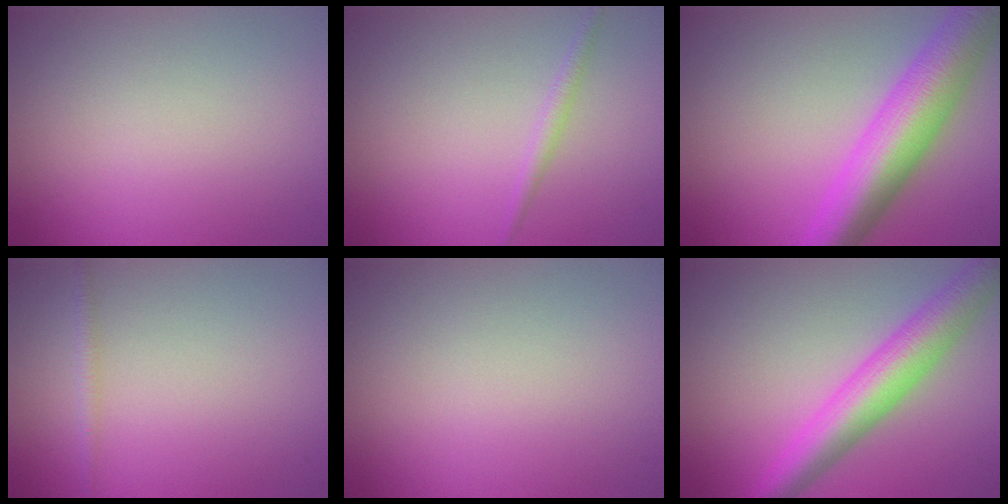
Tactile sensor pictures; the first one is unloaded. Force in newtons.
{"total": 1.1, "press": 1.1, "slide": 0.0}
{"total": 8.9, "press": 8.9, "slide": 0.2}
{"total": 0.9, "press": 0.9, "slide": 0.1}
{"total": 0.0}
{"total": 6.3, "press": 6.3, "slide": 0.2}